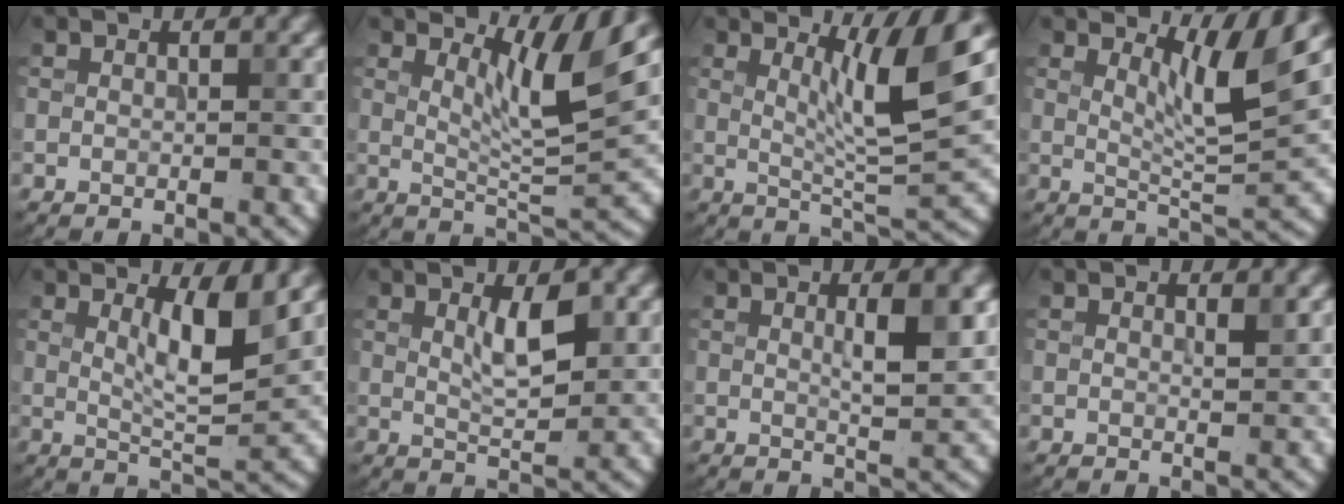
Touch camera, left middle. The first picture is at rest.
{"total": 5.4, "force": [3.0, 0.9, 4.4], "torque": [-0.073, -0.009, 0.055]}
{"total": 6.6, "force": [2.5, 0.9, 6.1], "torque": [-0.098, -0.008, 0.043]}
{"total": 4.8, "force": [2.7, 0.8, 3.9], "torque": [-0.067, -0.009, 0.049]}
{"total": 4.7, "force": [1.7, 1.0, 4.3], "torque": [-0.072, -0.008, 0.033]}
{"total": 3.1, "force": [1.1, 0.9, 2.8], "torque": [-0.050, -0.003, 0.021]}
{"total": 4.1, "force": [1.0, 0.8, 3.8], "torque": [-0.055, -0.001, 0.016]}
{"total": 0.8, "force": [0.5, 0.1, 0.6], "torque": [-0.006, -0.003, 0.008]}